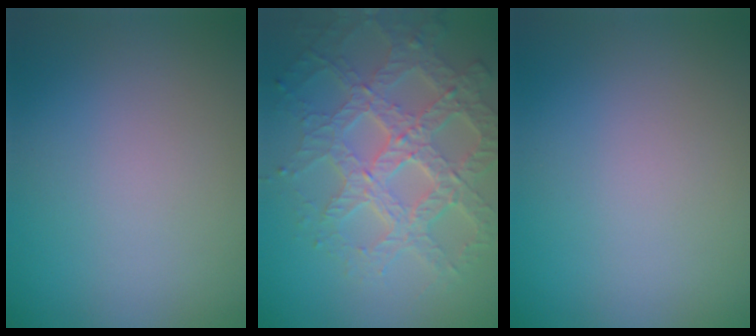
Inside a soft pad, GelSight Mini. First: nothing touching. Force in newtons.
{"total": 7.8, "press": 6.1, "slide": 4.9}
{"total": 0.0}